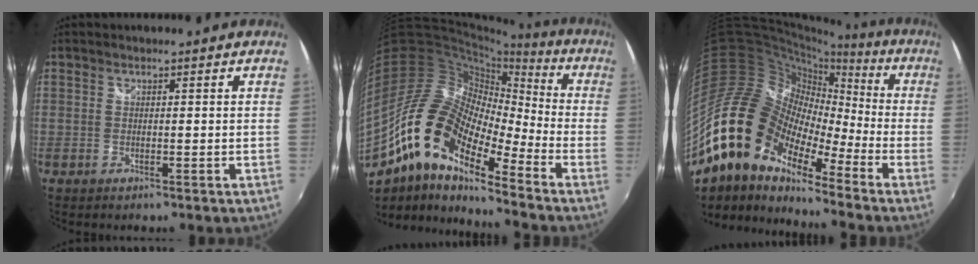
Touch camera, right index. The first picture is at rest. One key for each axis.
{"total": 18.3, "fx": -10.4, "fy": 6.9, "fz": 13.3, "tx": -0.222, "ty": -0.013, "tz": -0.215}
{"total": 16.2, "fx": -9.7, "fy": 9.3, "fz": 9.2, "tx": -0.152, "ty": -0.007, "tz": -0.201}